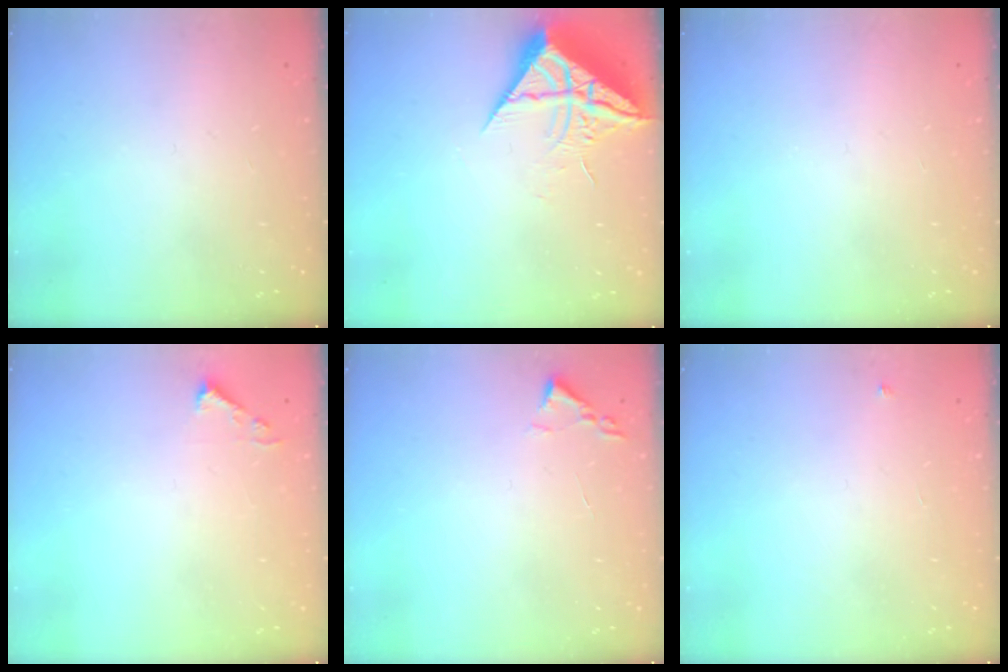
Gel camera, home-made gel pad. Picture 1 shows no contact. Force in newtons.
{"total": 10.4, "press": 10.4, "slide": 0.8}
{"total": 0.0}
{"total": 3.7, "press": 3.7, "slide": 0.4}
{"total": 1.8, "press": 1.7, "slide": 0.2}
{"total": 2.7, "press": 2.7, "slide": 0.4}